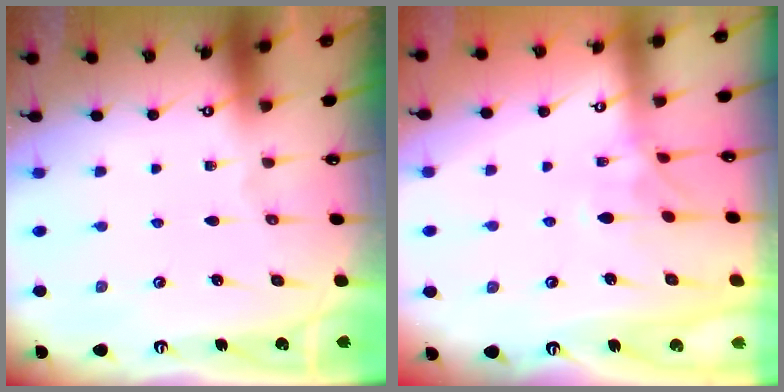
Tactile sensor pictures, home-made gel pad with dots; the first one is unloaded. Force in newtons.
{"total": 1.7, "press": 1.4, "slide": 1.0}